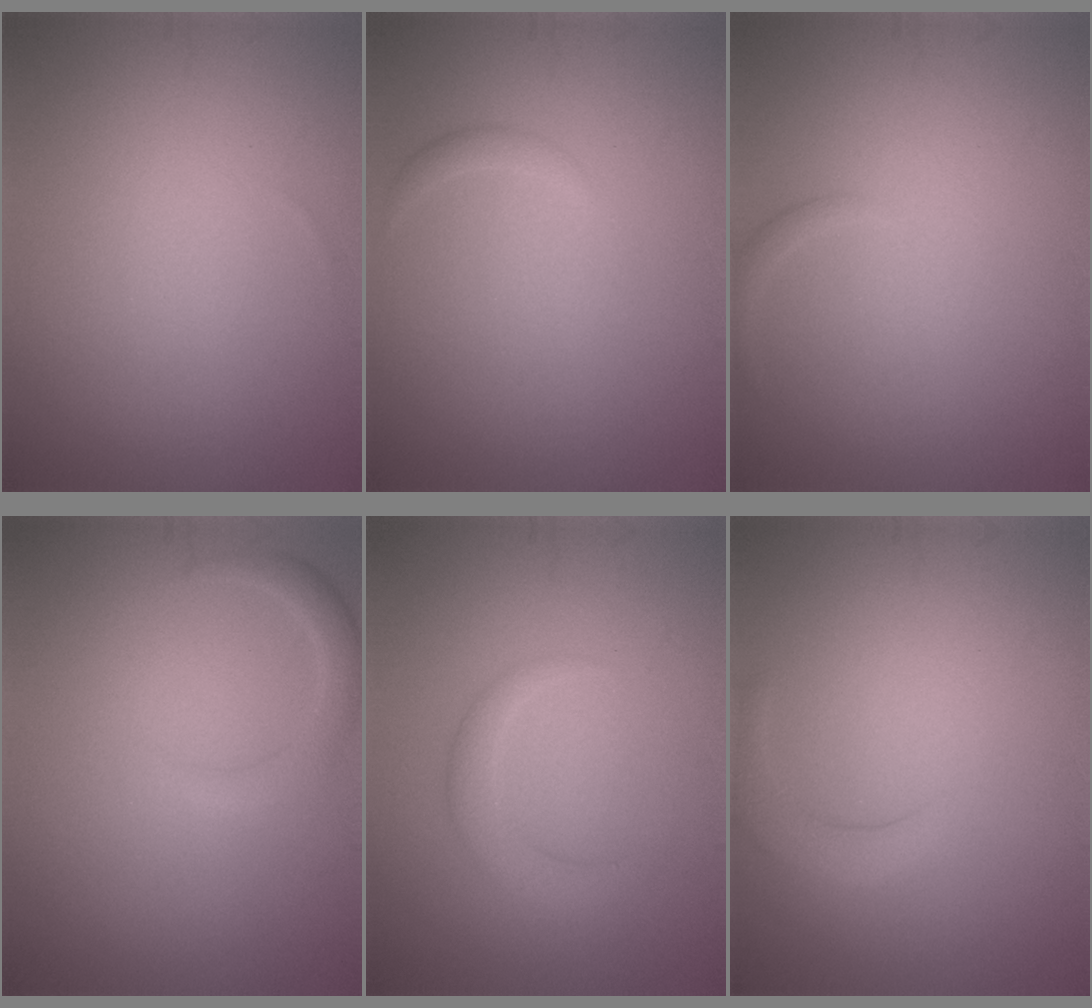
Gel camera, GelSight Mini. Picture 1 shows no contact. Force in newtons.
{"total": 0.7, "press": 0.7, "slide": 0.0}
{"total": 0.6, "press": 0.6, "slide": 0.1}
{"total": 1.6, "press": 1.6, "slide": 0.1}
{"total": 2.2, "press": 2.2, "slide": 0.2}
{"total": 2.3, "press": 2.3, "slide": 0.3}